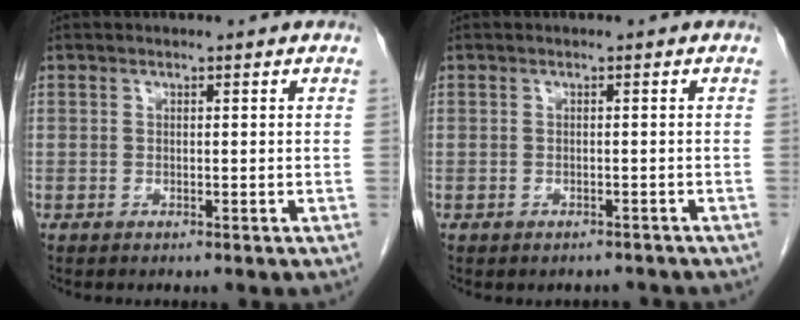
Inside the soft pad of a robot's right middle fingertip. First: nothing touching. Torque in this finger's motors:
{"motor_torque": [0.15, -0.14, 0.02, 0.03]}